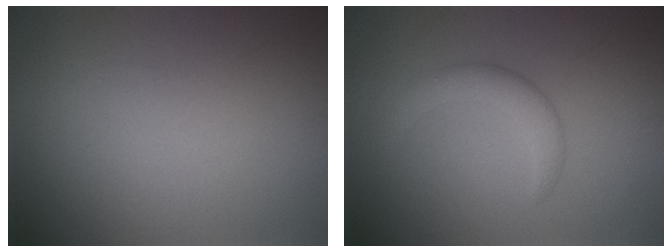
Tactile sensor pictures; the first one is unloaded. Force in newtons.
{"total": 2.8, "press": 2.8, "slide": 0.2}